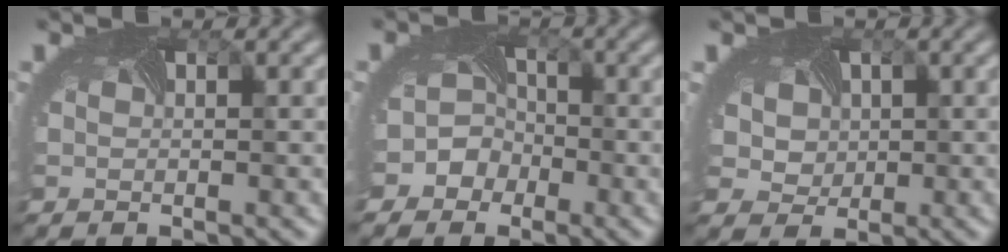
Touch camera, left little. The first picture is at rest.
{"total": 3.7, "force": [-2.1, 3.0, 0.3], "torque": [0.022, 0.006, -0.042]}
{"total": 5.0, "force": [1.4, 4.1, 2.5], "torque": [-0.049, 0.020, 0.008]}